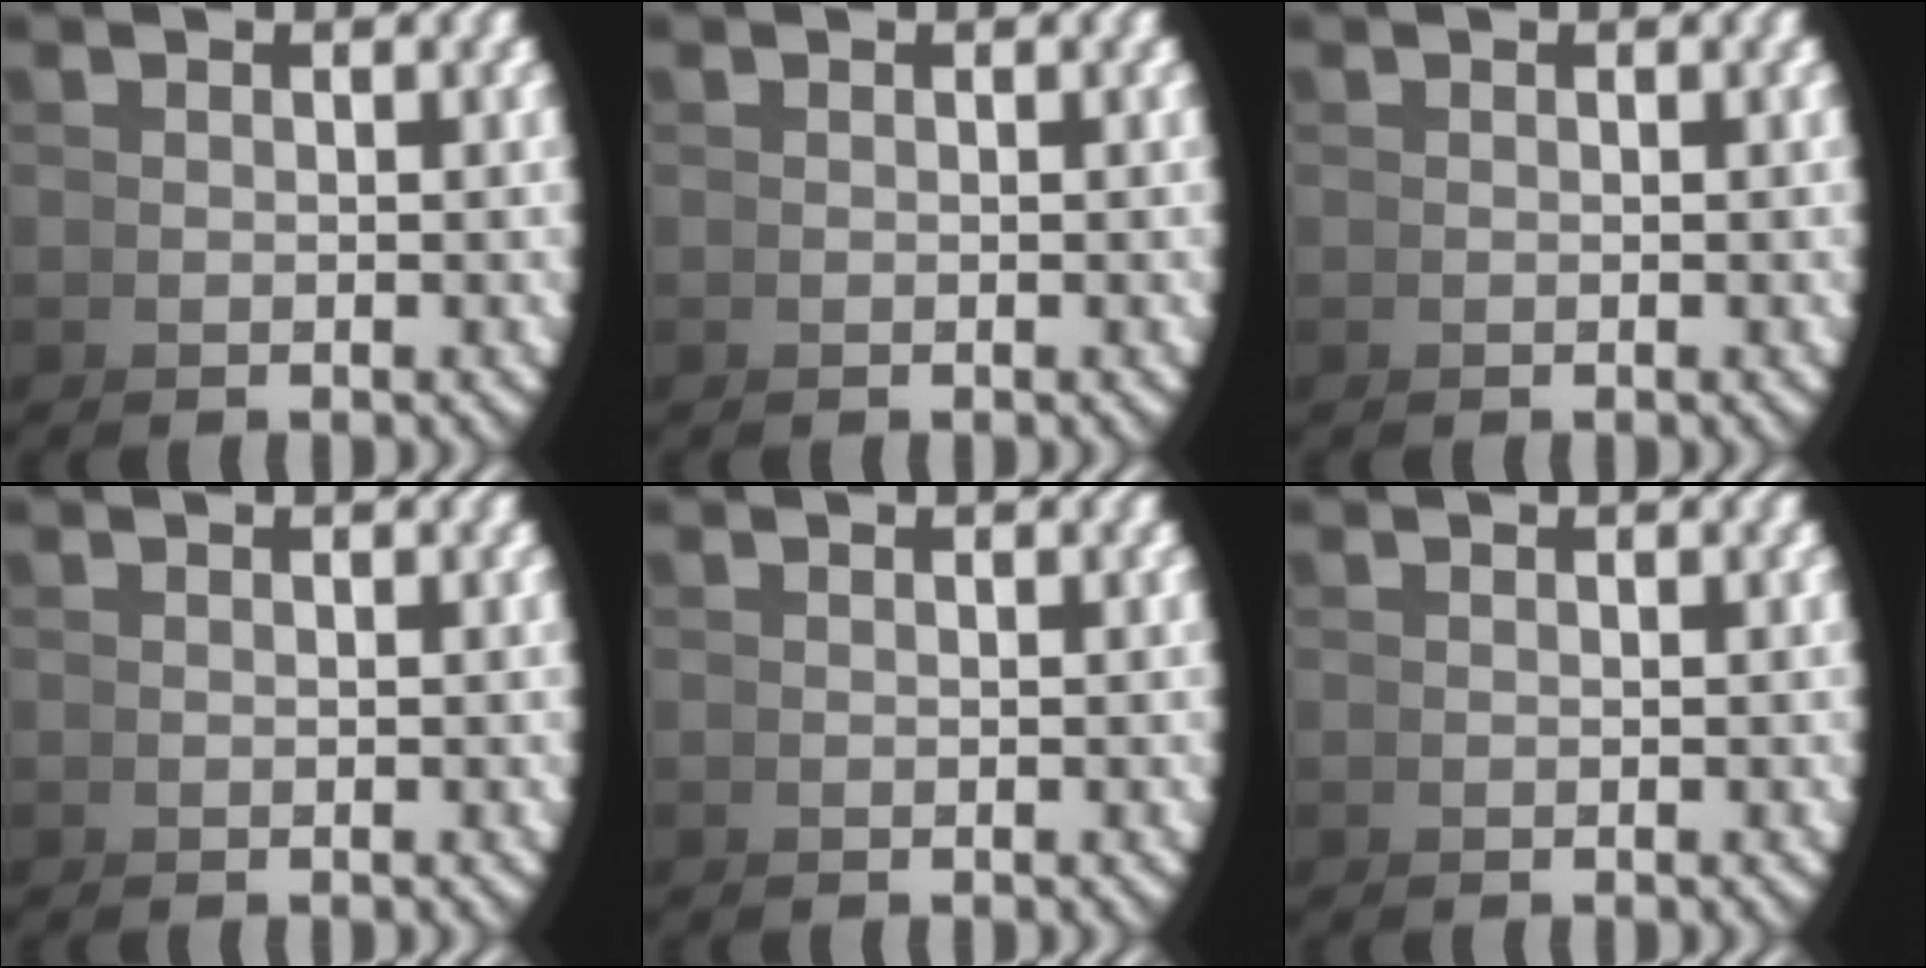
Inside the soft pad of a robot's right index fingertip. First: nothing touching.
{"total": 0.0}
{"total": 0.0}
{"total": 0.0}
{"total": 0.0}
{"total": 0.0}